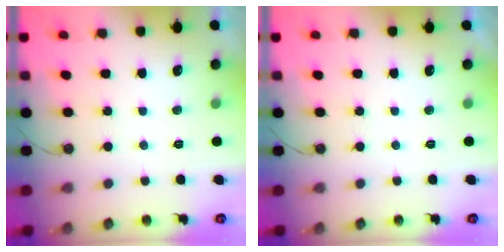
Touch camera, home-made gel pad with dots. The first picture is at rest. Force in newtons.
{"total": 0.0}